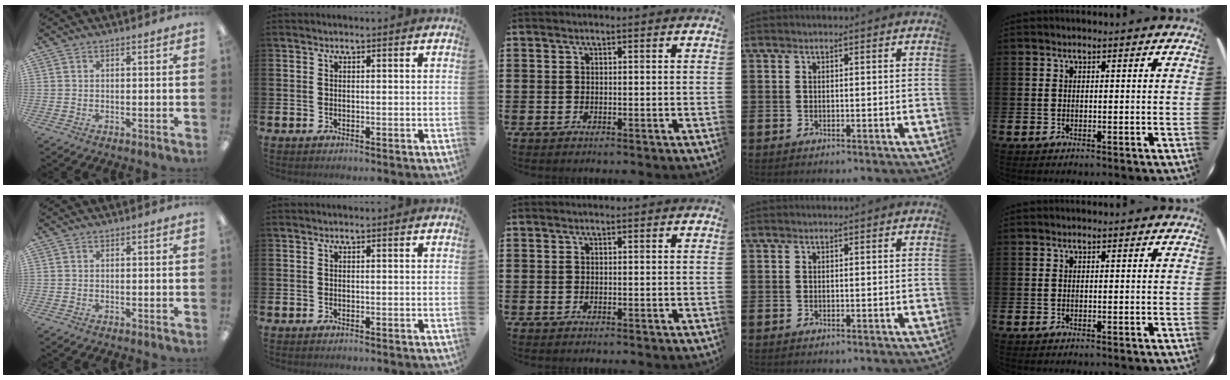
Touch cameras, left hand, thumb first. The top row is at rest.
{}